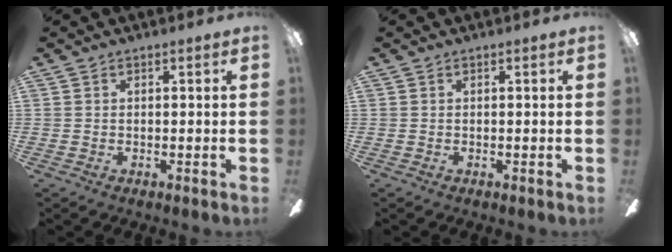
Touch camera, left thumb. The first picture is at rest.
{"total": 0.0}